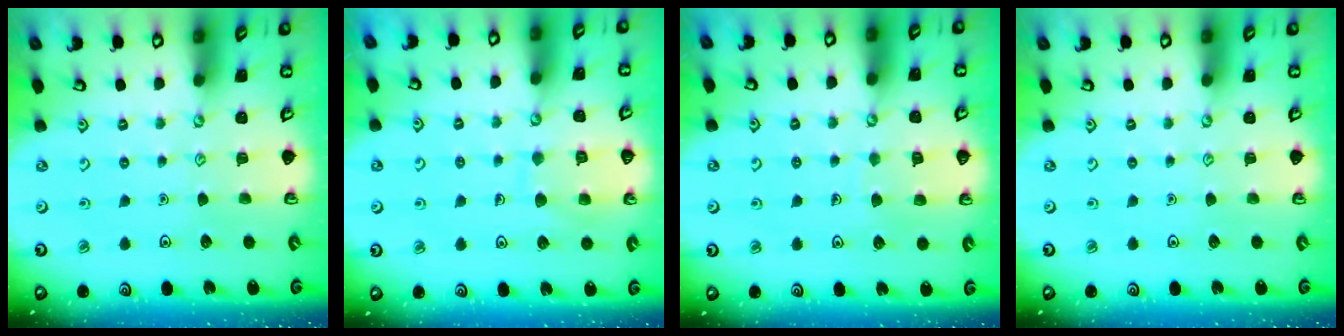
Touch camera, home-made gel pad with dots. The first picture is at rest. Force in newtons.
{"total": 8.4, "press": 8.3, "slide": 0.6}
{"total": 6.4, "press": 6.3, "slide": 0.6}
{"total": 0.0}